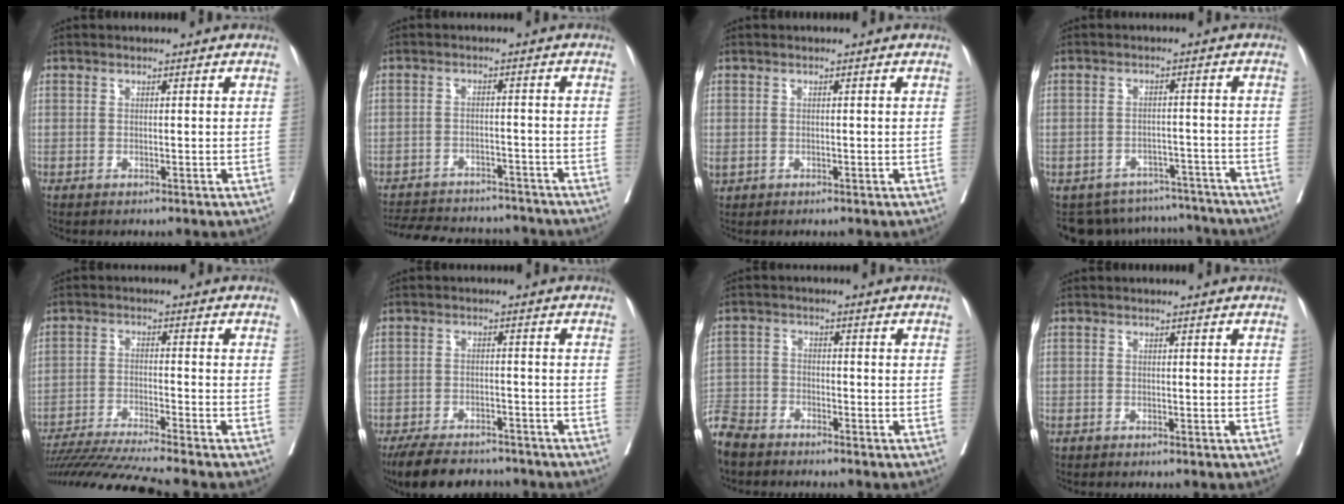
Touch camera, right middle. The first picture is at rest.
{"total": 16.6, "force": [-15.1, 4.7, 4.9], "torque": [-0.121, 0.000, -0.206]}
{"total": 1.0, "force": [-0.3, 0.9, 0.5], "torque": [-0.013, 0.003, 0.002]}
{"total": 11.6, "force": [-10.6, 4.6, 0.8], "torque": [-0.008, 0.023, -0.129]}
{"total": 13.5, "force": [-12.1, -2.3, 5.6], "torque": [-0.072, -0.025, -0.201]}
{"total": 11.8, "force": [-10.1, 4.0, 4.4], "torque": [-0.071, -0.001, -0.149]}
{"total": 7.5, "force": [-6.8, 2.8, 1.9], "torque": [-0.040, -0.013, -0.132]}
{"total": 1.2, "force": [-0.9, 0.6, 0.4], "torque": [-0.014, -0.003, -0.018]}